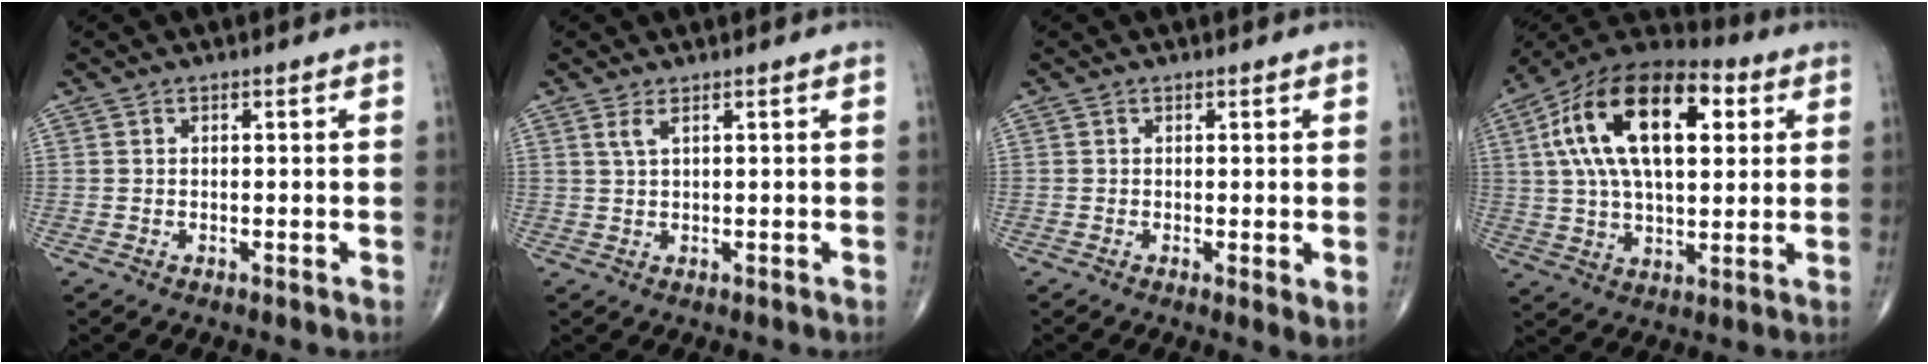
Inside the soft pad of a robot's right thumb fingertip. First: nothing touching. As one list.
[{"total": 1.8, "force": [1.0, 0.3, 1.5], "torque": [-0.036, 0.000, 0.025]}, {"total": 2.3, "force": [0.0, 0.5, 2.2], "torque": [-0.034, -0.010, -0.003]}, {"total": 23.2, "force": [6.2, 11.8, 19.0], "torque": [-0.323, 0.011, 0.095]}]